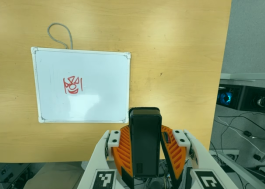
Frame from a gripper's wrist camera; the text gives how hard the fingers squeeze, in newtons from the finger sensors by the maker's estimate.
{"total": 6.5, "left": 5.2, "right": 7.7}